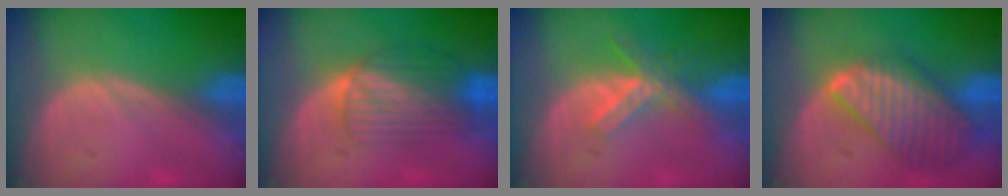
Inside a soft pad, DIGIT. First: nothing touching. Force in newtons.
{"total": 6.4, "press": 6.3, "slide": 1.3}
{"total": 5.1, "press": 5.1, "slide": 0.3}
{"total": 9.7, "press": 8.4, "slide": 4.9}